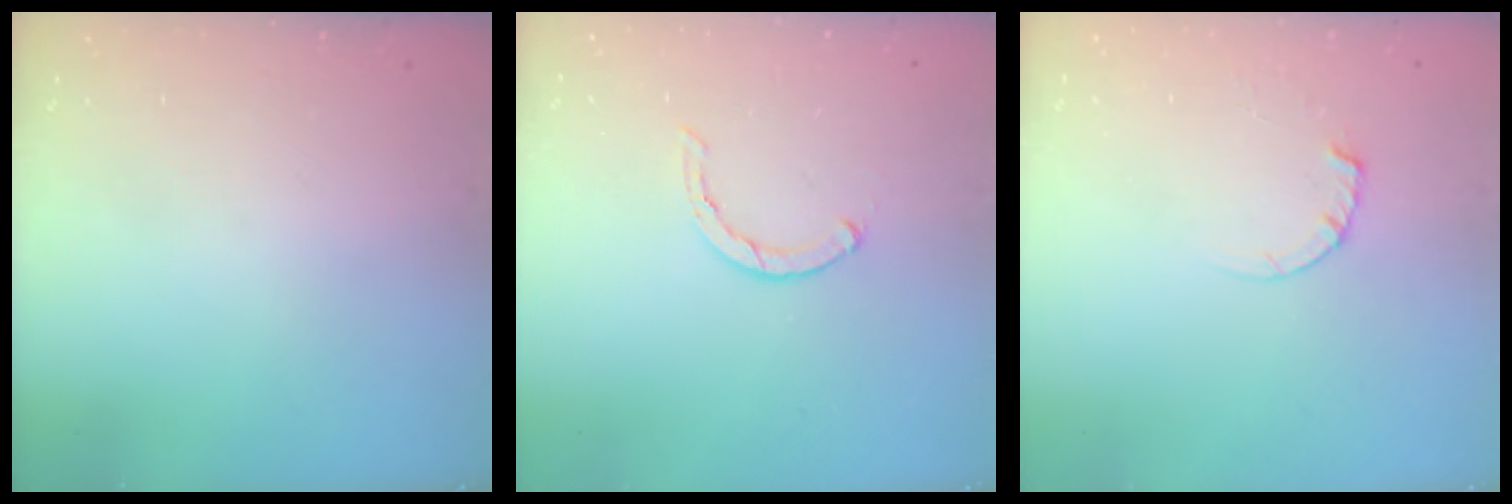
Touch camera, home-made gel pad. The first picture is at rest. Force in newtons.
{"total": 0.5, "press": 0.5, "slide": 0.2}
{"total": 2.4, "press": 2.4, "slide": 0.3}